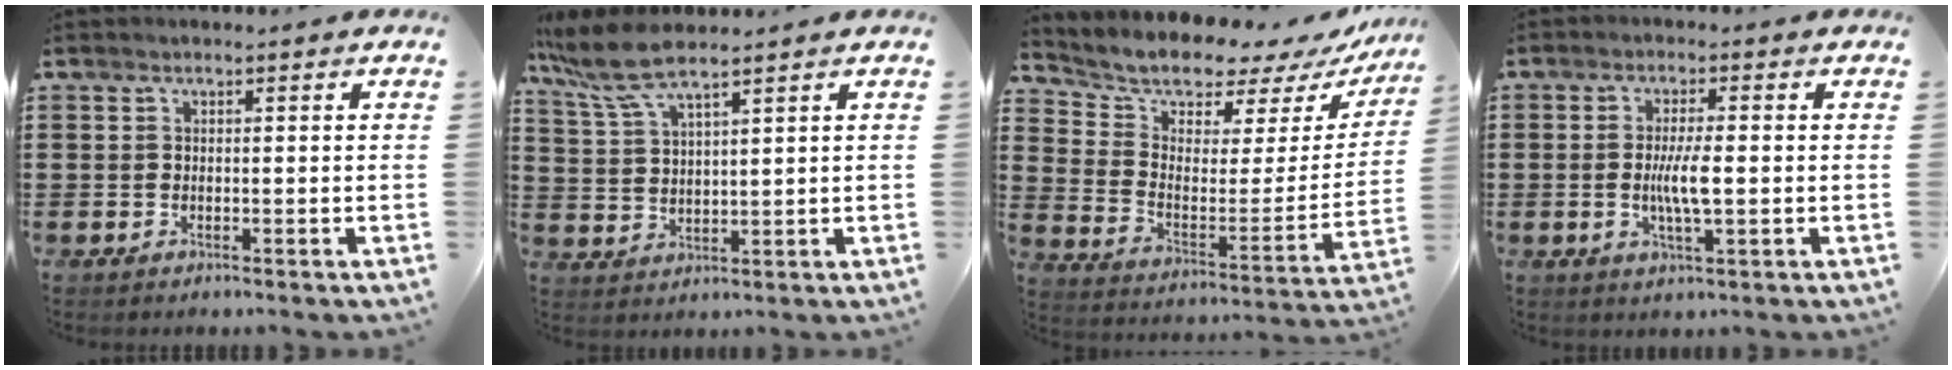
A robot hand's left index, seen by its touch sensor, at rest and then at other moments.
{"total": 7.1, "force": [5.5, 1.2, 4.2], "torque": [-0.108, -0.015, 0.098]}
{"total": 6.7, "force": [6.3, 2.2, 0.3], "torque": [-0.035, -0.059, 0.104]}
{"total": 5.3, "force": [-0.3, 1.0, 5.2], "torque": [-0.104, -0.004, -0.012]}